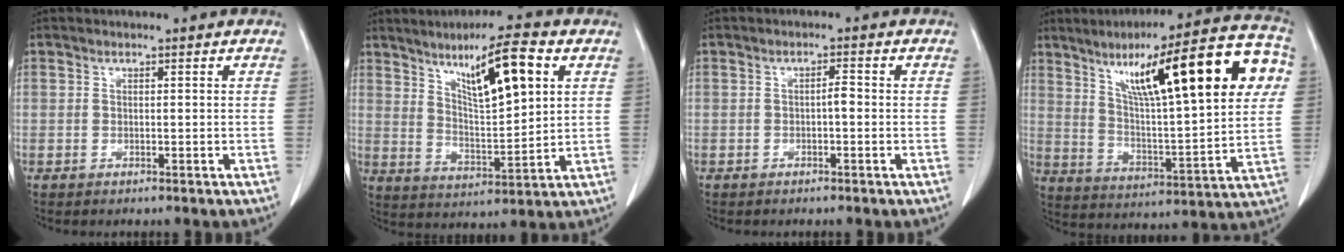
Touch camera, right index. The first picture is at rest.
{"total": 11.9, "force": [5.6, 1.6, 10.4], "torque": [-0.175, 0.004, 0.099]}
{"total": 1.4, "force": [-0.3, 0.3, 1.3], "torque": [-0.019, 0.004, -0.005]}
{"total": 25.6, "force": [9.6, 4.1, 23.4], "torque": [-0.349, 0.044, 0.146]}